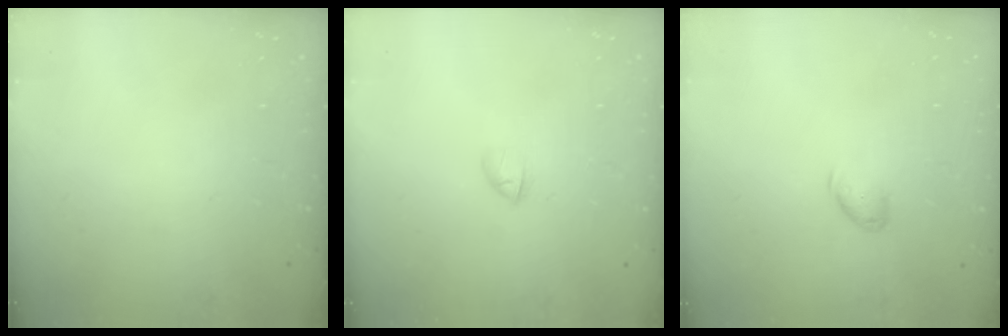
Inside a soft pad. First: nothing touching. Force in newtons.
{"total": 2.4, "press": 2.2, "slide": 0.8}
{"total": 6.6, "press": 6.5, "slide": 1.1}